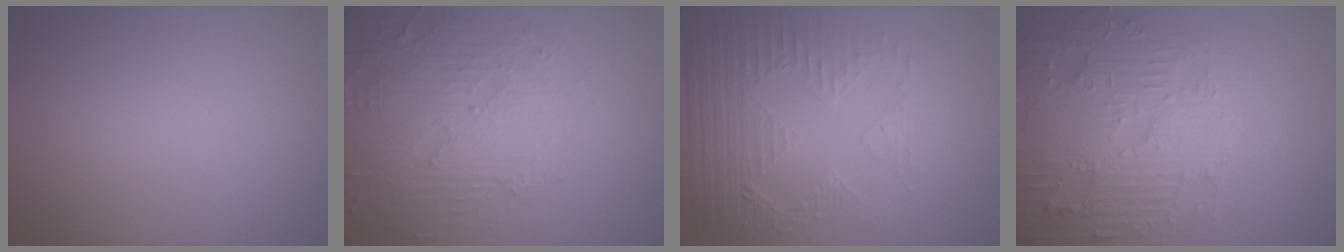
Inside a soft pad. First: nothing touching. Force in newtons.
{"total": 4.5, "press": 4.3, "slide": 1.3}
{"total": 5.1, "press": 3.5, "slide": 3.8}
{"total": 5.4, "press": 5.3, "slide": 1.3}